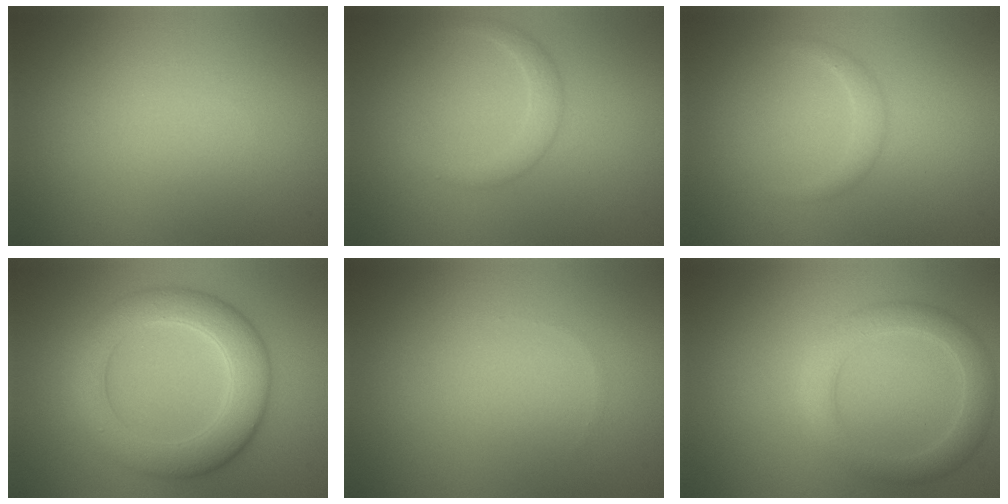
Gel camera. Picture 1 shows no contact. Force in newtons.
{"total": 1.7, "press": 1.7, "slide": 0.1}
{"total": 1.2, "press": 1.1, "slide": 0.1}
{"total": 6.4, "press": 6.4, "slide": 0.2}
{"total": 0.0}
{"total": 3.5, "press": 3.5, "slide": 0.1}